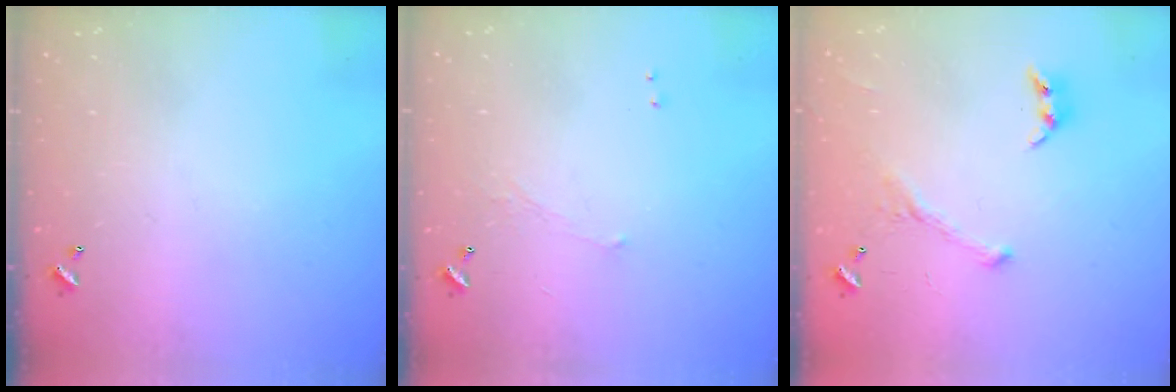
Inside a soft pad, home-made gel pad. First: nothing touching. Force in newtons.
{"total": 0.6, "press": 0.2, "slide": 0.5}
{"total": 2.0, "press": 2.0, "slide": 0.4}